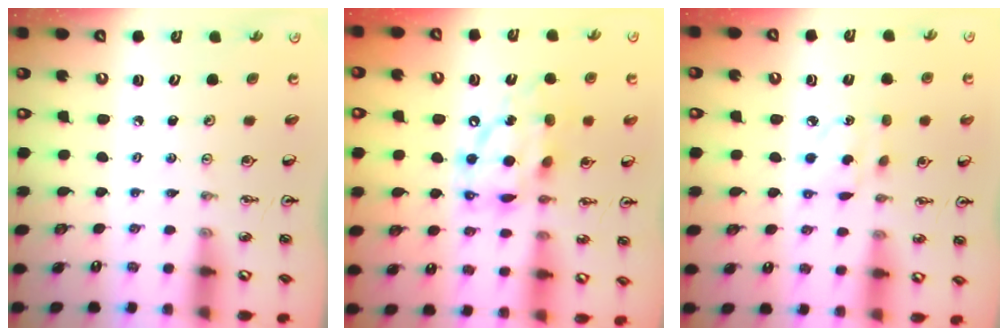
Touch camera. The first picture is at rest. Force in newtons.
{"total": 14.4, "press": 14.3, "slide": 1.1}
{"total": 4.4, "press": 4.4, "slide": 0.3}